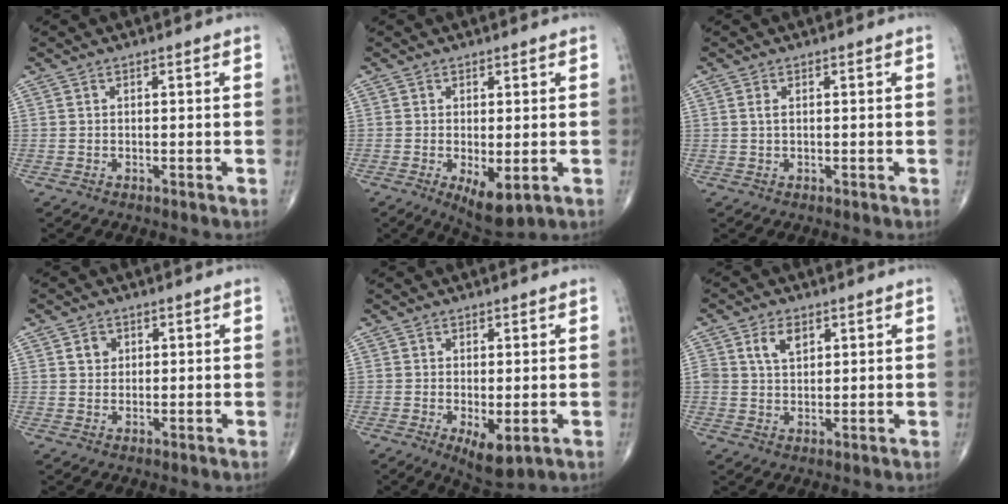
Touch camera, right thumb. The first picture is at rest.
{"total": 6.4, "force": [-1.6, 2.6, 5.6], "torque": [-0.090, -0.019, -0.017]}
{"total": 0.9, "force": [0.3, 0.3, 0.8], "torque": [-0.021, 0.004, 0.006]}
{"total": 2.7, "force": [0.9, 2.2, 1.1], "torque": [-0.005, -0.003, 0.014]}
{"total": 5.6, "force": [-1.5, 2.3, 4.9], "torque": [-0.081, -0.018, -0.015]}
{"total": 4.7, "force": [2.1, 3.0, 3.0], "torque": [-0.042, -0.007, 0.039]}